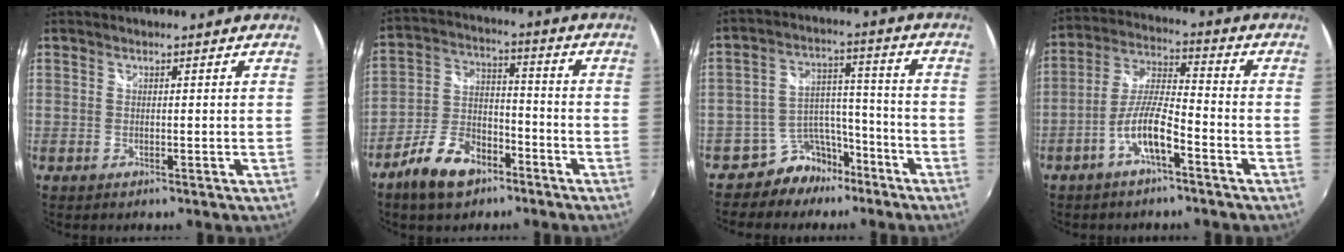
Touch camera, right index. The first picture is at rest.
{"total": 10.8, "force": [-6.5, 6.7, 5.4], "torque": [-0.127, 0.016, -0.106]}
{"total": 8.6, "force": [-6.7, 5.3, 1.4], "torque": [-0.021, 0.045, -0.105]}
{"total": 8.5, "force": [-4.6, 1.7, 6.9], "torque": [-0.151, 0.008, -0.087]}